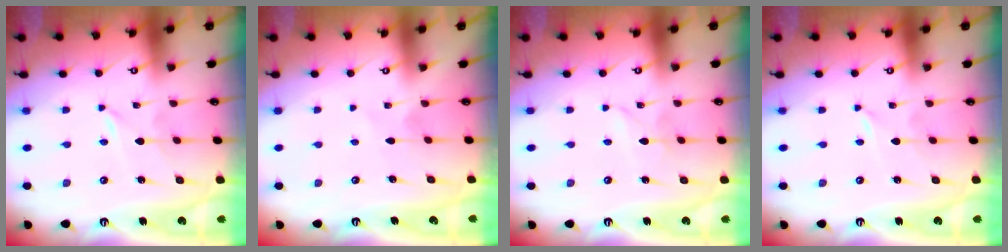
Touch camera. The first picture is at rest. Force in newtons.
{"total": 2.8, "press": 2.8, "slide": 0.4}
{"total": 1.9, "press": 1.9, "slide": 0.2}
{"total": 0.0}